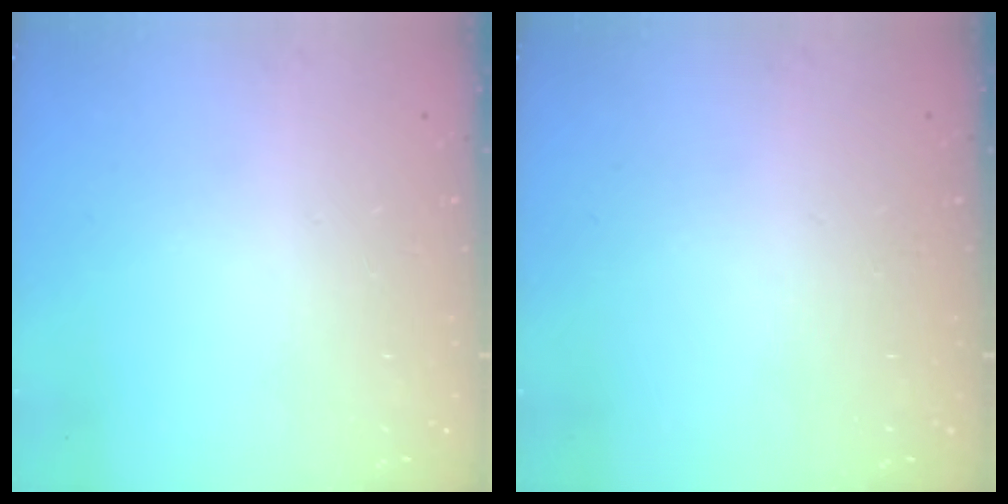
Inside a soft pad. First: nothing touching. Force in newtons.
{"total": 0.0}